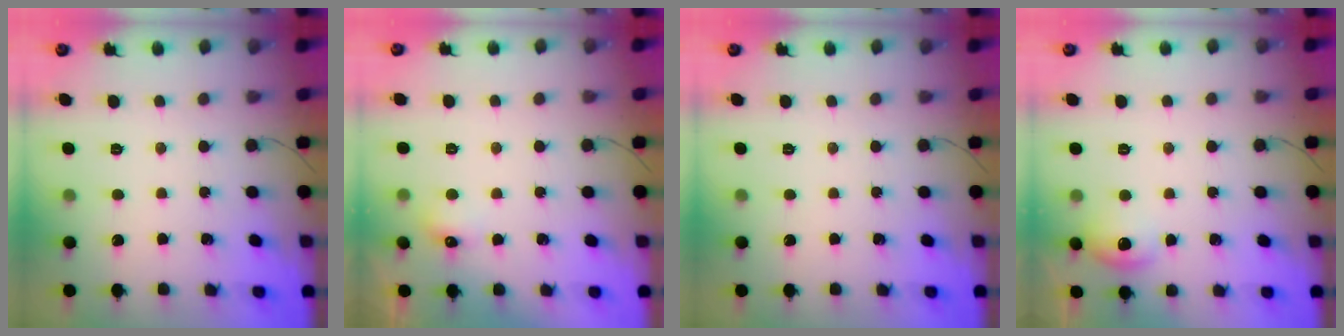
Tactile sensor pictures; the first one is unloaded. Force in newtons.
{"total": 5.1, "press": 4.9, "slide": 1.1}
{"total": 0.0}
{"total": 7.4, "press": 7.3, "slide": 1.6}